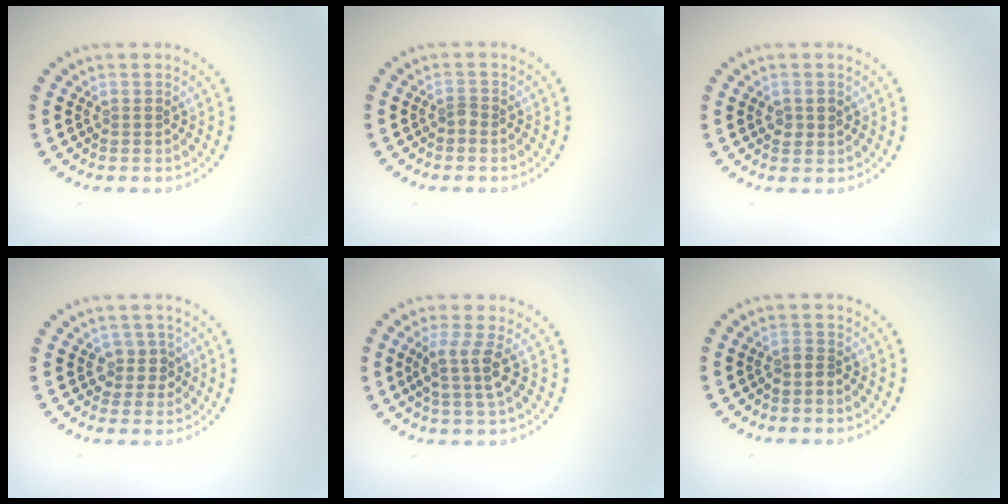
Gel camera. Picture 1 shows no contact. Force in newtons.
{"total": 0.8, "press": 0.5, "slide": 0.5}
{"total": 1.4, "press": 1.4, "slide": 0.1}
{"total": 2.0, "press": 1.6, "slide": 1.2}
{"total": 2.7, "press": 2.2, "slide": 1.6}
{"total": 0.9, "press": 0.6, "slide": 0.7}